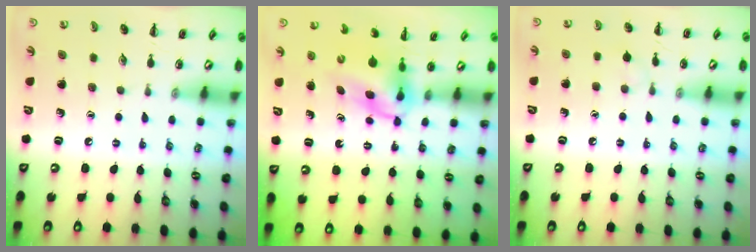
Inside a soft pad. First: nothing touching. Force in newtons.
{"total": 5.8, "press": 5.8, "slide": 1.0}
{"total": 4.0, "press": 3.7, "slide": 1.6}